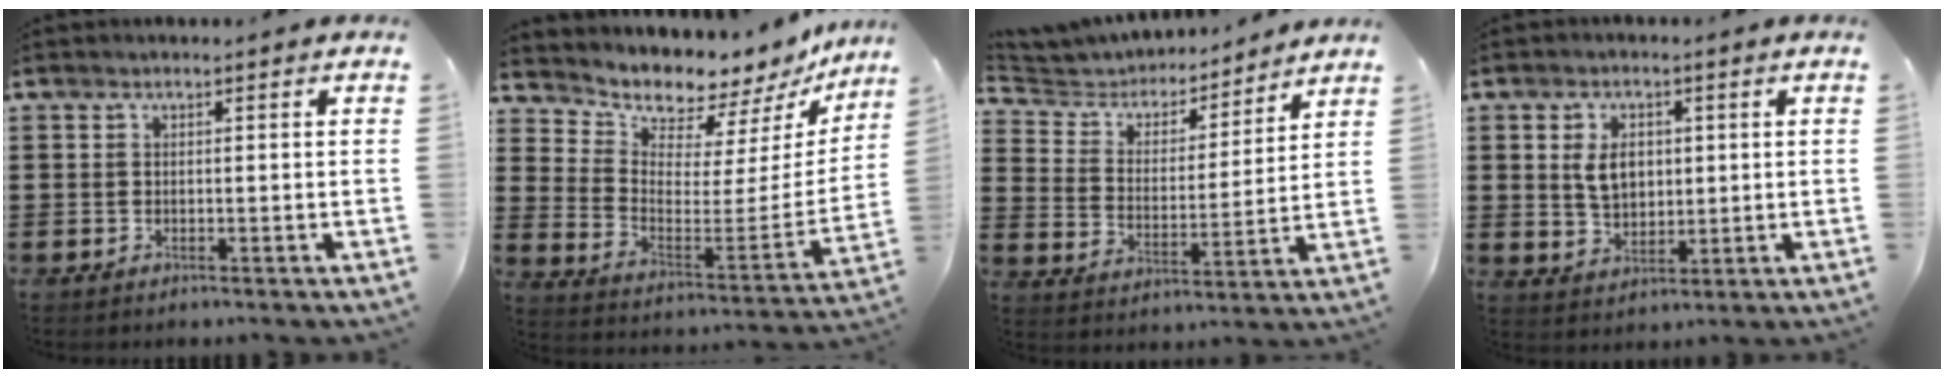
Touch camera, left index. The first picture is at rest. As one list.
[{"total": 7.0, "force": [6.9, 1.4, 0.0], "torque": [-0.032, -0.076, 0.113]}, {"total": 4.3, "force": [4.0, 1.6, 0.4], "torque": [-0.037, -0.028, 0.061]}, {"total": 5.0, "force": [1.0, 3.4, 3.5], "torque": [-0.071, 0.010, 0.014]}]